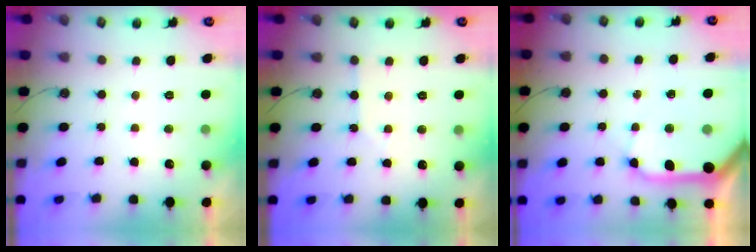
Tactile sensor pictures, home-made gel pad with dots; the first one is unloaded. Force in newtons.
{"total": 2.6, "press": 2.6, "slide": 0.5}
{"total": 14.9, "press": 14.7, "slide": 1.9}